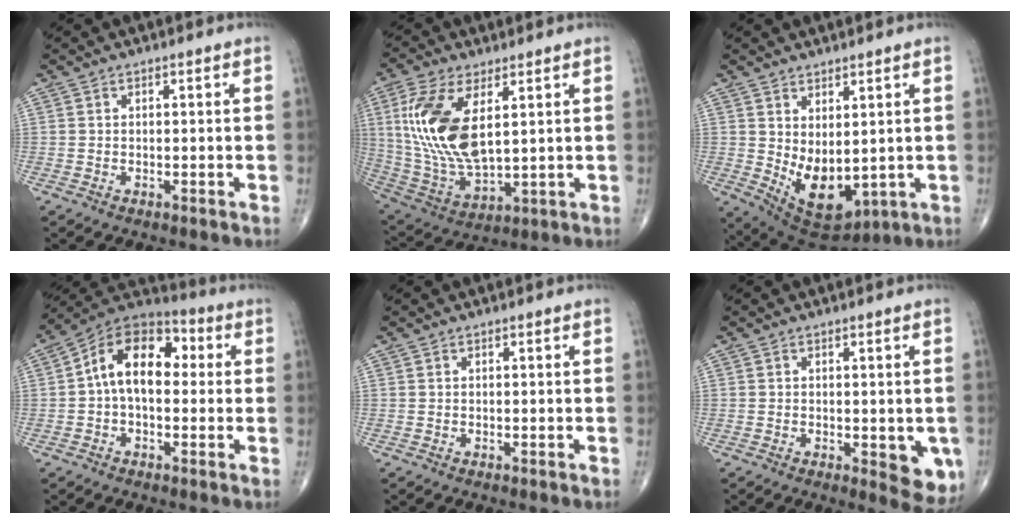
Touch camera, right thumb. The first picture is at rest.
{"total": 17.6, "force": [4.3, 8.2, 14.9], "torque": [-0.314, -0.021, 0.095]}
{"total": 10.8, "force": [0.2, 5.9, 9.0], "torque": [-0.130, -0.022, 0.034]}
{"total": 13.5, "force": [1.1, 8.3, 10.6], "torque": [-0.152, 0.041, 0.003]}
{"total": 0.0}
{"total": 6.7, "force": [-1.5, 3.0, 5.8], "torque": [-0.047, -0.011, -0.014]}